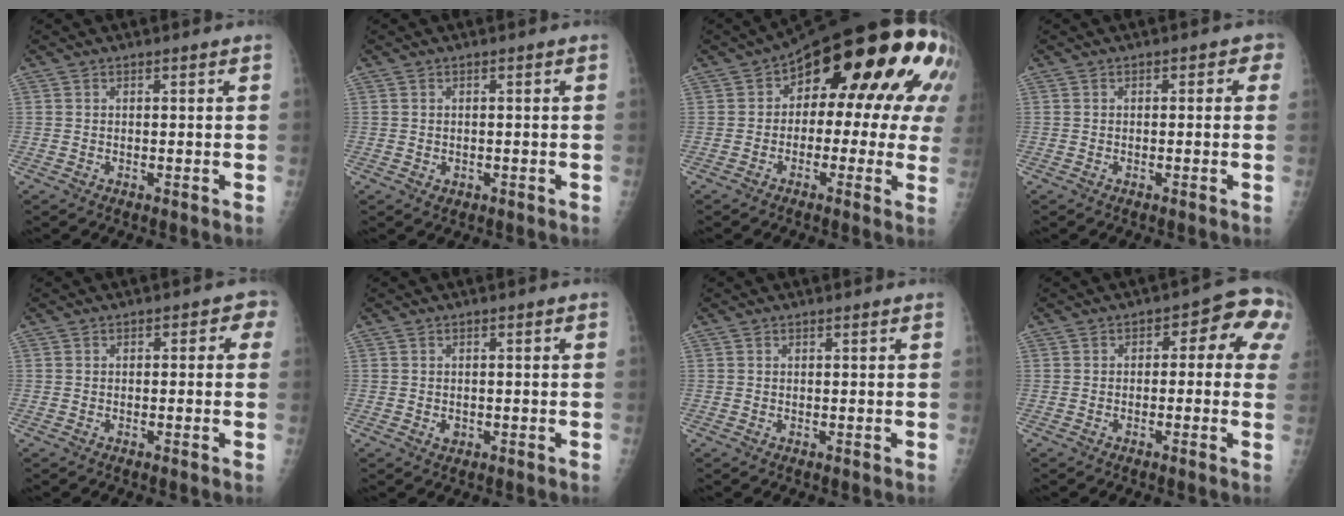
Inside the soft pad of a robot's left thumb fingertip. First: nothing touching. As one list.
[{"total": 1.5, "force": [-0.5, 1.2, 0.6], "torque": [0.000, 0.003, -0.004]}, {"total": 20.5, "force": [4.8, 10.4, 17.0], "torque": [-0.184, 0.036, 0.050]}, {"total": 2.3, "force": [0.0, 1.5, 1.7], "torque": [0.005, 0.009, -0.014]}, {"total": 2.7, "force": [-0.1, 1.8, 2.1], "torque": [0.003, 0.015, -0.016]}, {"total": 1.6, "force": [-0.5, 1.3, 0.9], "torque": [-0.003, 0.004, -0.007]}, {"total": 0.0}, {"total": 8.7, "force": [0.9, 4.8, 7.2], "torque": [-0.040, 0.035, -0.003]}]